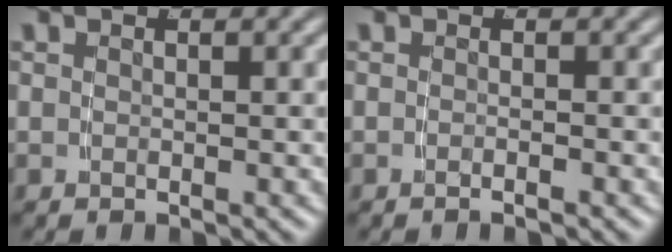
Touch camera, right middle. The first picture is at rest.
{"total": 0.9, "force": [-0.8, -0.5, 0.1], "torque": [-0.007, 0.001, -0.014]}